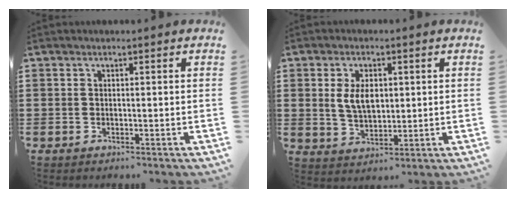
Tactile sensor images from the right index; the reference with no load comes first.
{"total": 5.3, "force": [1.0, 3.2, 4.1], "torque": [-0.086, 0.005, 0.014]}